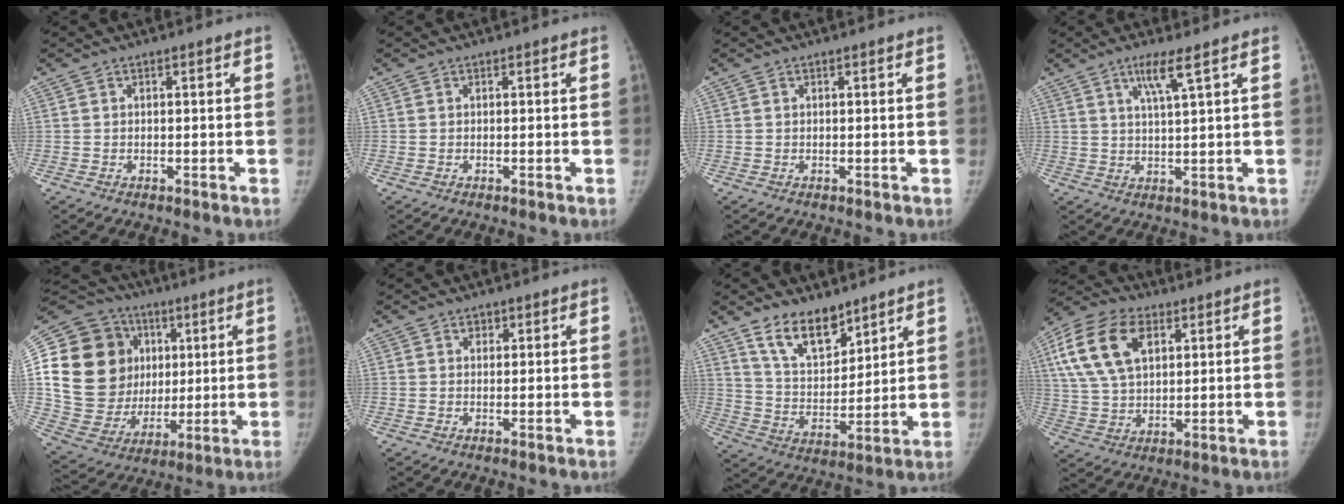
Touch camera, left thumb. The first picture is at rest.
{"total": 0.0}
{"total": 0.0}
{"total": 5.3, "force": [3.0, 0.0, 4.3], "torque": [-0.088, -0.018, 0.061]}
{"total": 25.7, "force": [5.4, 20.7, 14.2], "torque": [-0.247, 0.025, 0.116]}
{"total": 1.5, "force": [0.8, 1.1, 0.5], "torque": [0.005, -0.003, 0.010]}
{"total": 11.8, "force": [8.6, 5.8, 5.6], "torque": [-0.064, -0.068, 0.164]}
{"total": 16.3, "force": [6.2, 9.8, 11.5], "torque": [-0.213, 0.000, 0.114]}